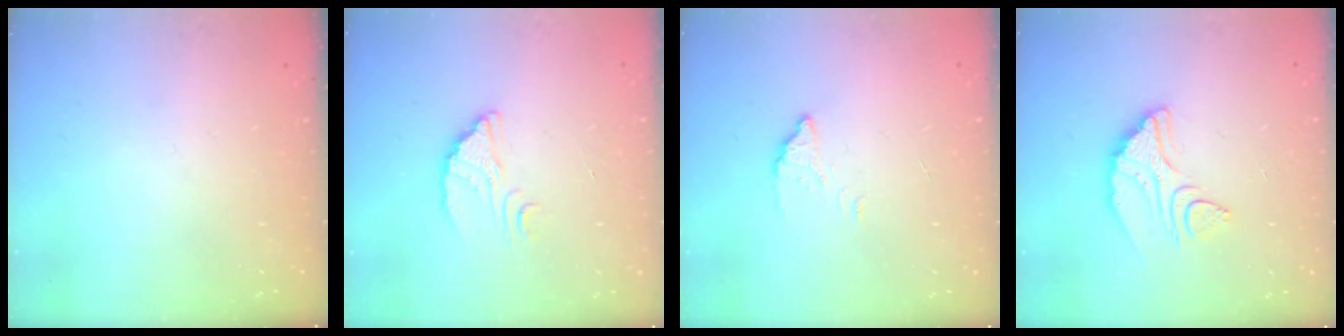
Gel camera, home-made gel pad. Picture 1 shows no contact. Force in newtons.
{"total": 2.9, "press": 2.9, "slide": 0.0}
{"total": 2.7, "press": 2.7, "slide": 0.2}
{"total": 10.2, "press": 10.2, "slide": 0.6}